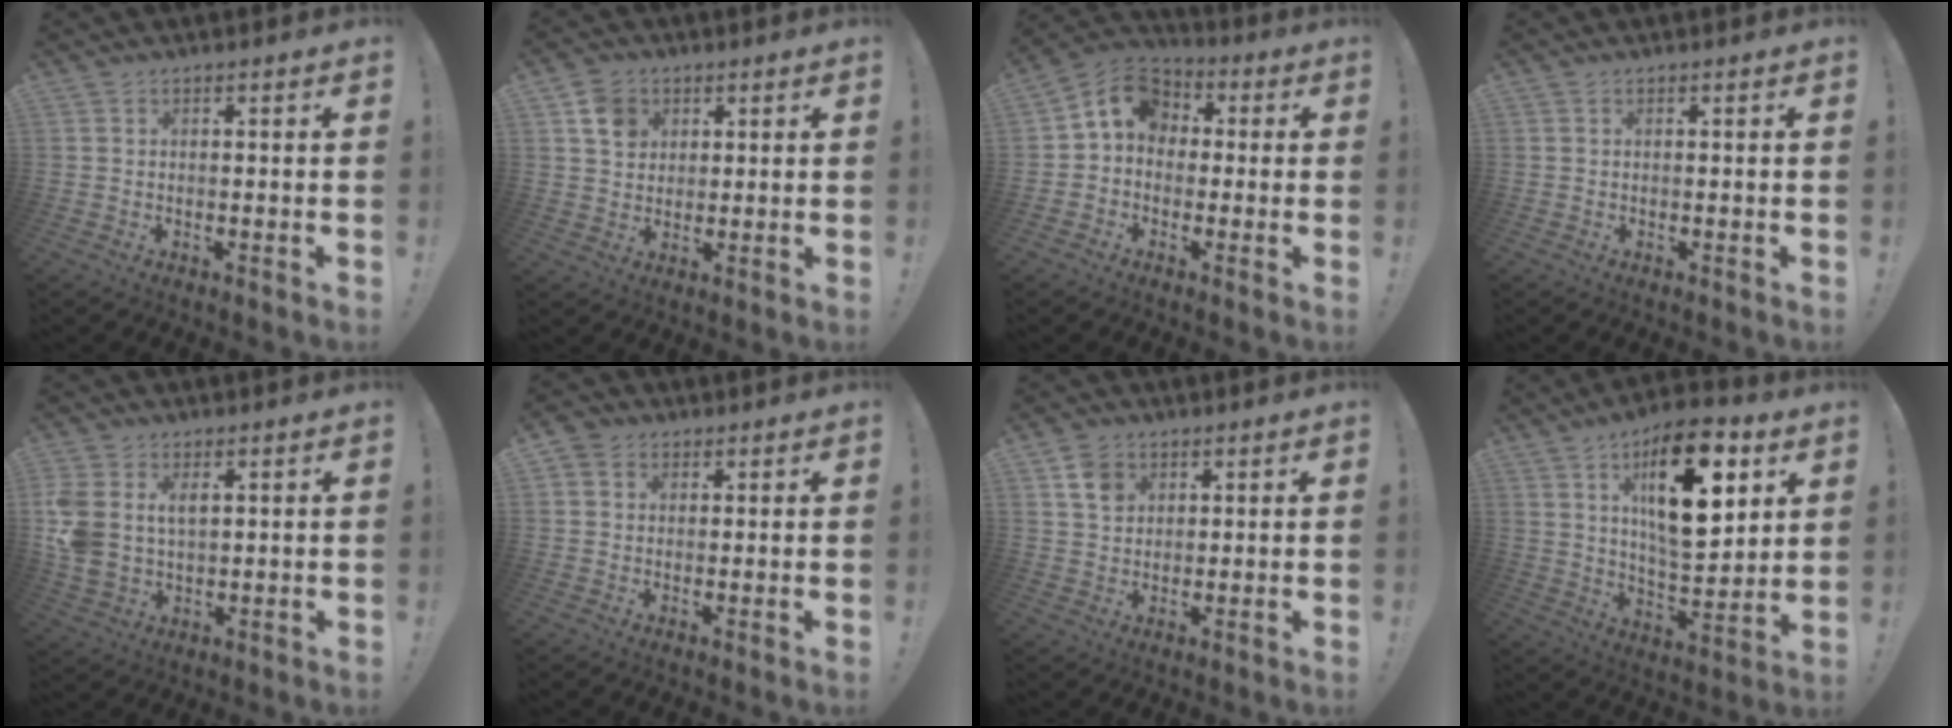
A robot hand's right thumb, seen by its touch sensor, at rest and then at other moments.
{"total": 7.4, "force": [3.4, 6.1, 2.5], "torque": [-0.030, -0.010, 0.067]}
{"total": 9.1, "force": [1.3, 7.6, 4.9], "torque": [-0.074, 0.010, 0.032]}
{"total": 0.0}
{"total": 8.3, "force": [2.7, 6.2, 4.9], "torque": [-0.094, -0.006, 0.051]}
{"total": 3.8, "force": [1.3, 3.3, 1.3], "torque": [-0.015, -0.004, 0.024]}
{"total": 5.8, "force": [3.0, 4.4, 2.3], "torque": [-0.027, -0.009, 0.056]}
{"total": 21.5, "force": [8.7, 9.2, 17.4], "torque": [-0.273, -0.025, 0.133]}